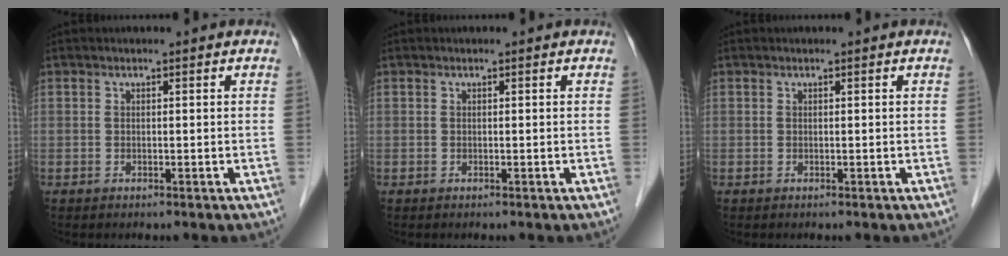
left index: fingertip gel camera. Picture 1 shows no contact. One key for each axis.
{"total": 0.0}
{"total": 0.0}